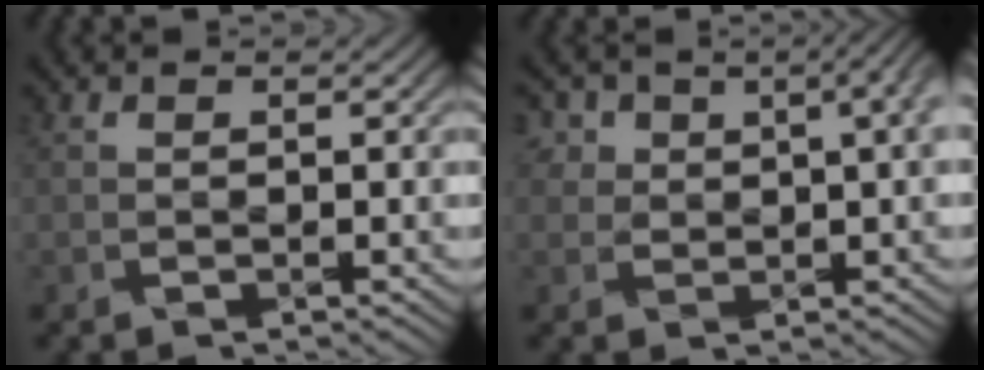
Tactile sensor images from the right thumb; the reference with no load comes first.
{"total": 7.2, "force": [3.3, 4.2, 4.7], "torque": [-0.088, 0.022, 0.043]}